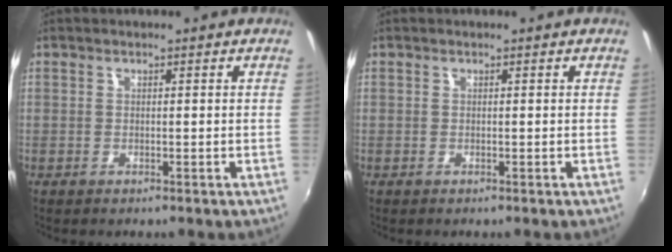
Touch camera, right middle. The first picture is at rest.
{"total": 0.0}